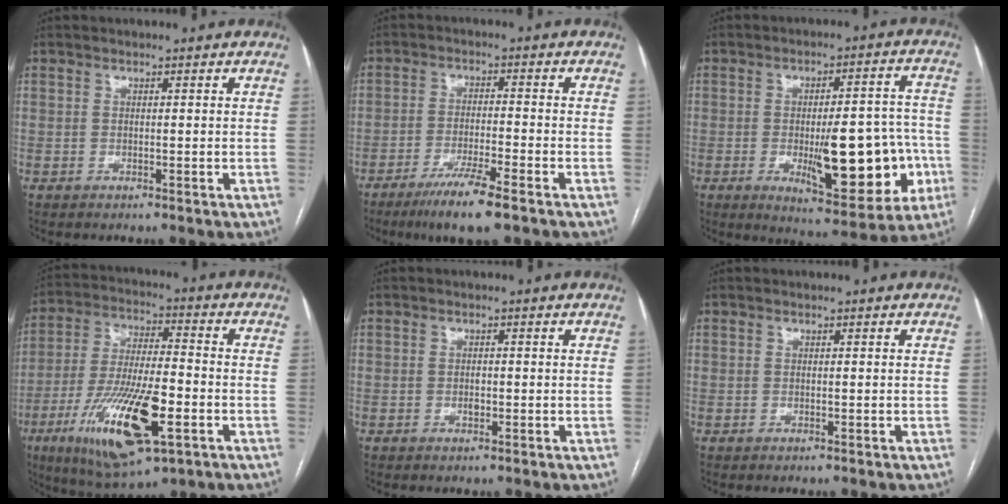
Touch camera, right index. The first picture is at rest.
{"total": 7.9, "force": [-5.3, 0.1, 5.8], "torque": [-0.104, -0.020, -0.094]}
{"total": 16.5, "force": [-4.0, 5.3, 15.1], "torque": [-0.195, 0.013, -0.044]}
{"total": 18.2, "force": [-7.0, 4.5, 16.2], "torque": [-0.329, -0.024, -0.114]}
{"total": 1.1, "force": [-0.2, 0.7, 0.8], "torque": [-0.014, 0.001, -0.003]}
{"total": 0.0}